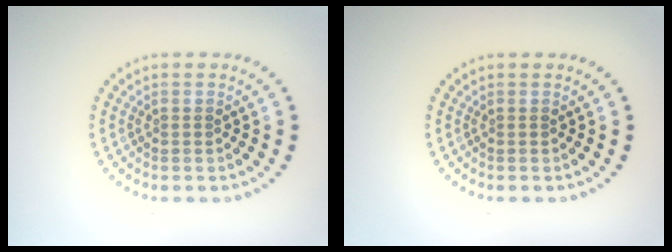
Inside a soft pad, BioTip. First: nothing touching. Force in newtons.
{"total": 0.0}